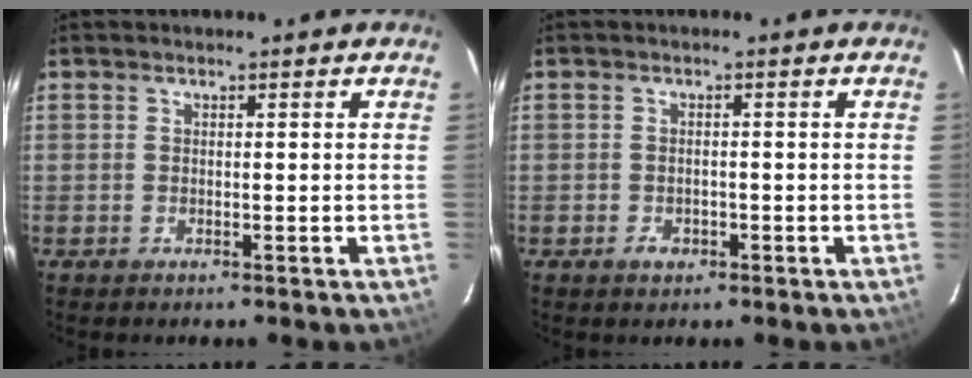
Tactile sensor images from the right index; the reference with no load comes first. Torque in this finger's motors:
{"motor_torque": [0.04, 0.01, 0.05, 0.01]}